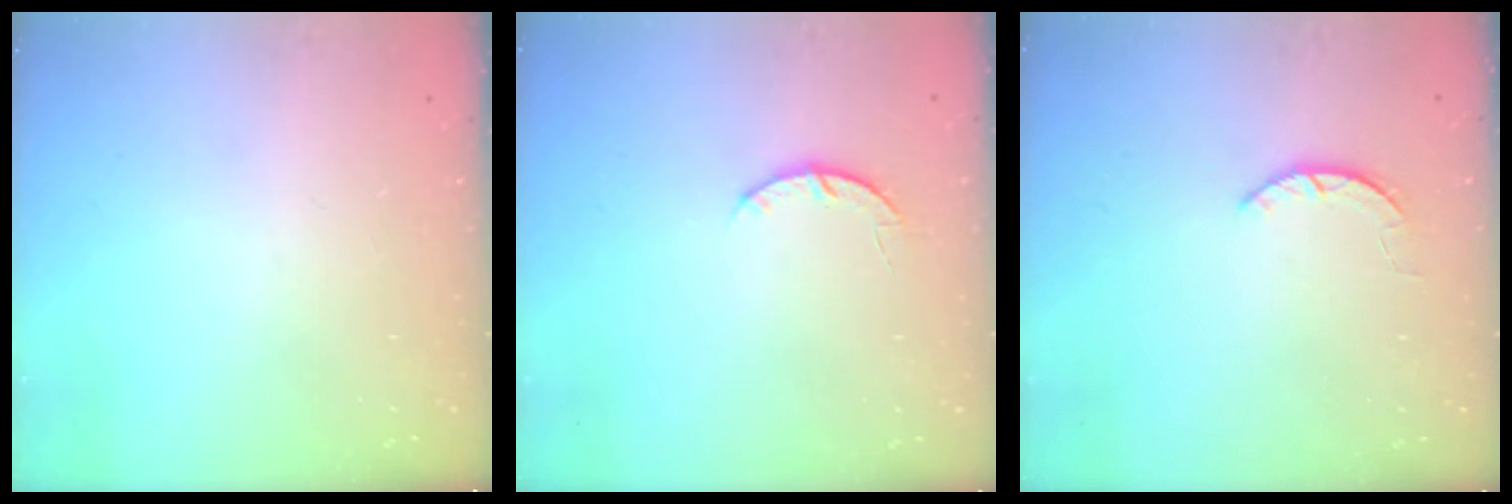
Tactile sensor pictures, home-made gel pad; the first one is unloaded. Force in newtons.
{"total": 4.0, "press": 4.0, "slide": 0.5}
{"total": 1.6, "press": 1.6, "slide": 0.3}